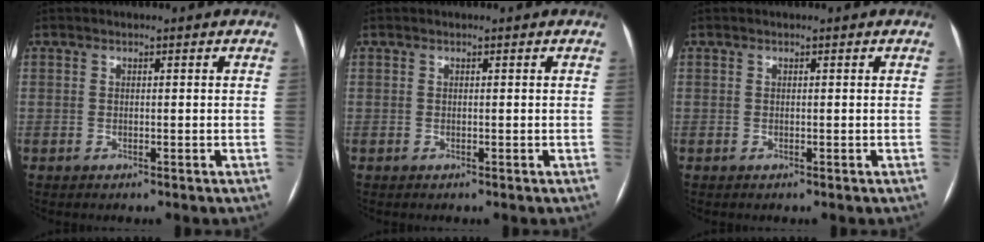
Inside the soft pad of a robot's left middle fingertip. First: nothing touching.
{"total": 0.0}
{"total": 0.0}